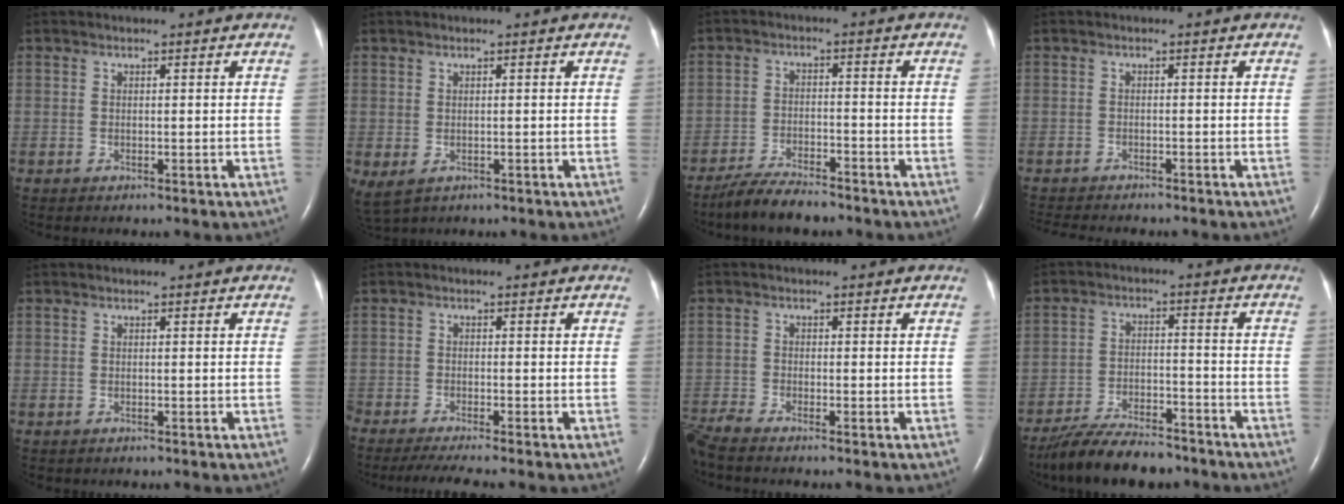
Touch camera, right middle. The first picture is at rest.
{"total": 3.4, "force": [-1.2, 2.2, 2.3], "torque": [-0.045, -0.008, -0.007]}
{"total": 6.6, "force": [-5.8, 1.3, 2.9], "torque": [-0.061, -0.016, -0.104]}
{"total": 6.6, "force": [-6.0, 1.2, 2.6], "torque": [-0.036, -0.007, -0.087]}
{"total": 0.0}
{"total": 6.4, "force": [-5.5, -0.1, 3.4], "torque": [-0.051, -0.018, -0.093]}
{"total": 3.4, "force": [-3.2, -0.6, 1.0], "torque": [-0.029, -0.014, -0.068]}
{"total": 11.8, "force": [-10.2, 3.0, 5.2], "torque": [-0.093, -0.009, -0.168]}